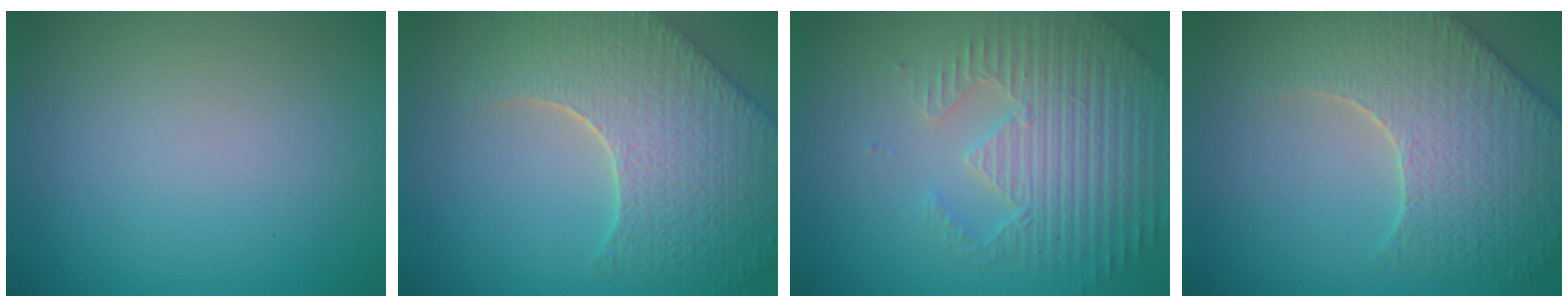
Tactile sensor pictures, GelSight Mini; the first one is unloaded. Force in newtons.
{"total": 8.8, "press": 6.3, "slide": 6.2}
{"total": 4.5, "press": 4.5, "slide": 0.8}
{"total": 6.5, "press": 5.6, "slide": 3.3}